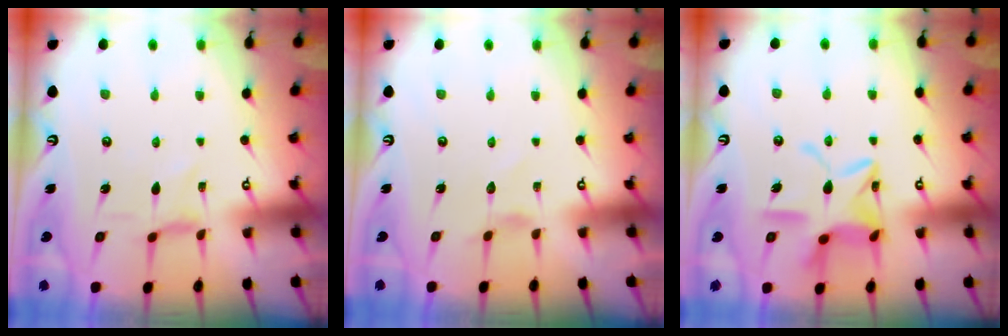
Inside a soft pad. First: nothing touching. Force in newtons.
{"total": 0.9, "press": 0.9, "slide": 0.1}
{"total": 14.6, "press": 14.6, "slide": 1.3}